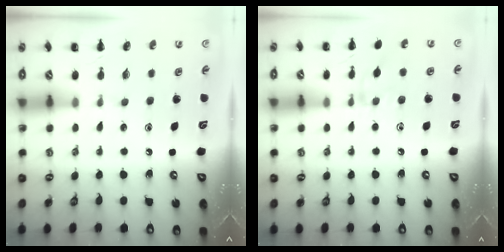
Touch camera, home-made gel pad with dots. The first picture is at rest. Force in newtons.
{"total": 5.9, "press": 5.8, "slide": 1.0}